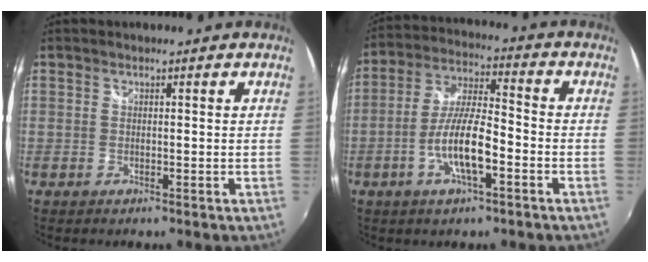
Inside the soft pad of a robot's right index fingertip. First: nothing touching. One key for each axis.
{"total": 10.5, "fx": -4.1, "fy": 2.6, "fz": 9.3, "tx": -0.190, "ty": 0.000, "tz": -0.075}